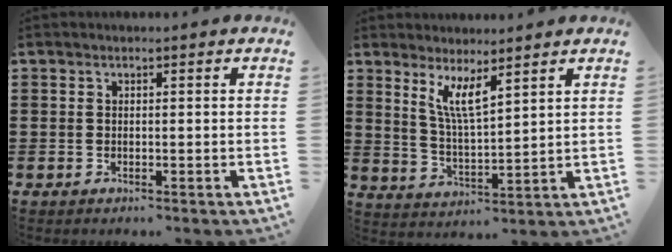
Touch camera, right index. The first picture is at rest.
{"total": 5.7, "force": [3.7, 0.9, 4.3], "torque": [-0.094, -0.009, 0.064]}